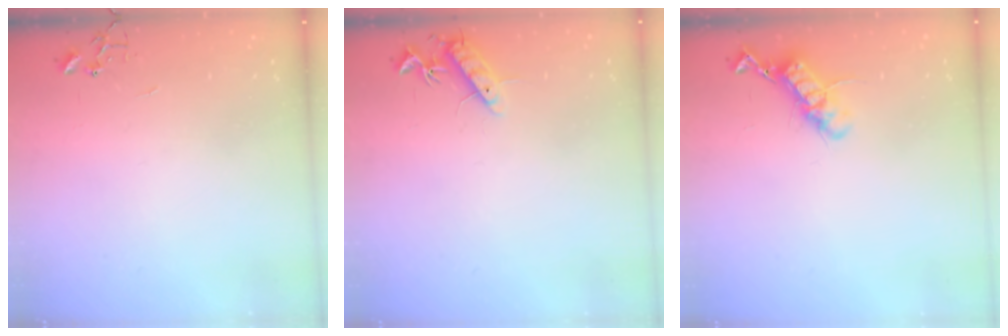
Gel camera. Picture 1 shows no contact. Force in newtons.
{"total": 10.1, "press": 10.0, "slide": 0.8}
{"total": 12.2, "press": 12.2, "slide": 0.6}